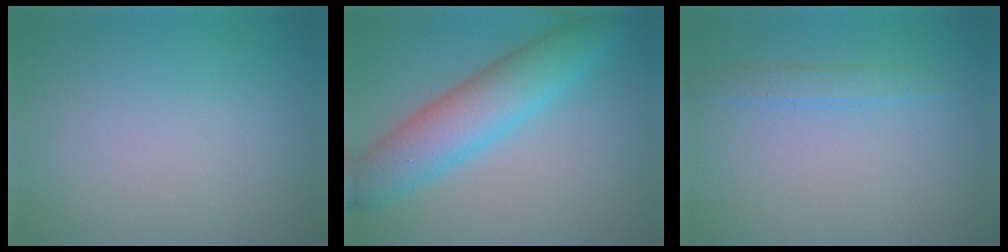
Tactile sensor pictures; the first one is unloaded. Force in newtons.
{"total": 6.7, "press": 6.7, "slide": 0.1}
{"total": 1.5, "press": 1.5, "slide": 0.1}